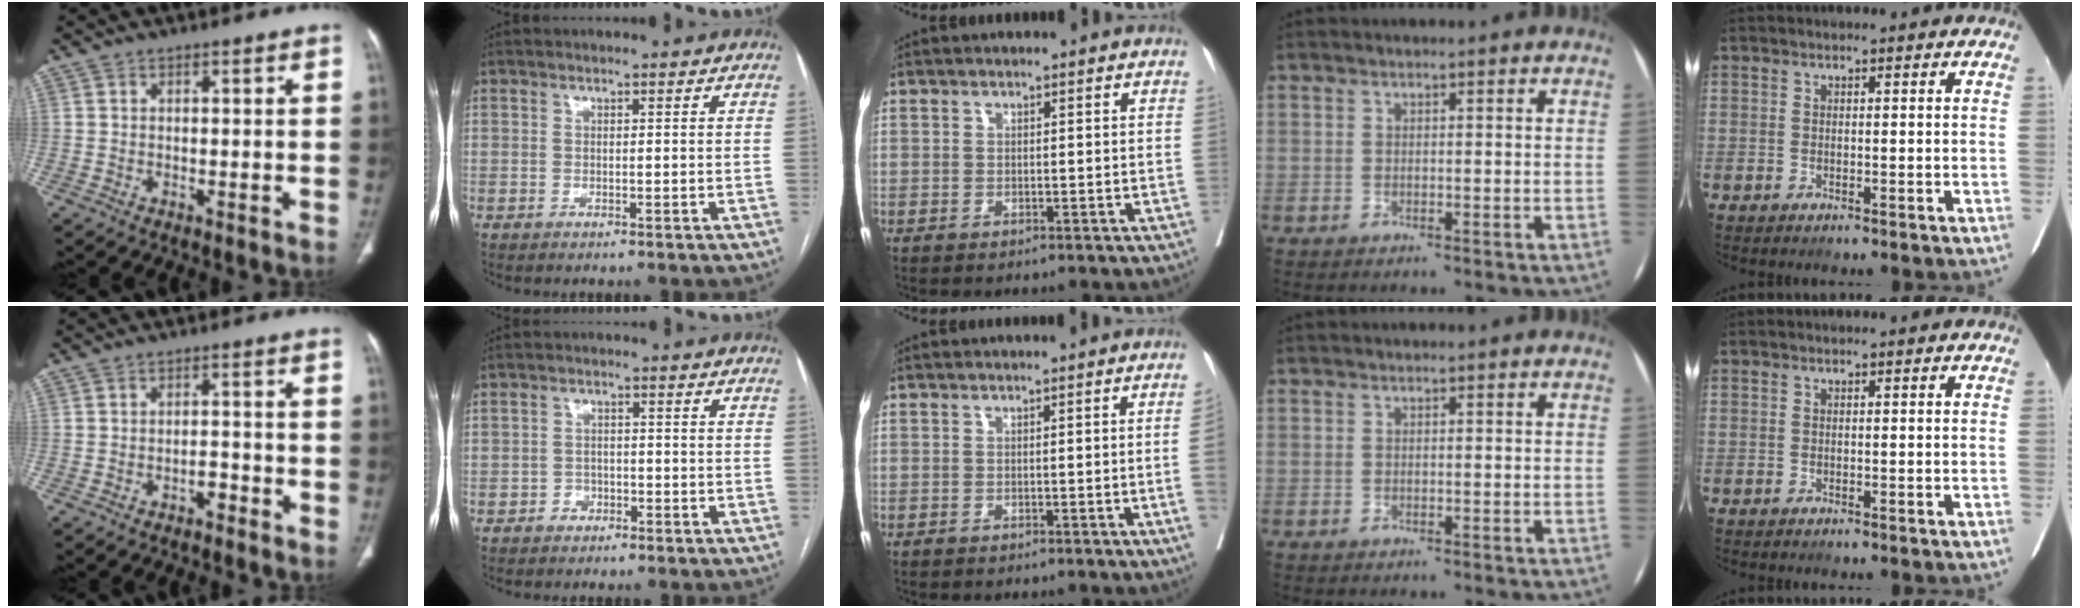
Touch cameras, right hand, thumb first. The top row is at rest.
{"thumb": {"total": 2.3, "force": [-1.5, 1.2, 1.2], "torque": [-0.015, 0.014, -0.023]}, "index": {"total": 2.0, "force": [-1.1, 1.6, 0.3], "torque": [-0.003, 0.007, -0.023]}, "middle": {"total": 2.3, "force": [-0.4, -0.5, 2.2], "torque": [-0.034, 0.001, -0.003]}}